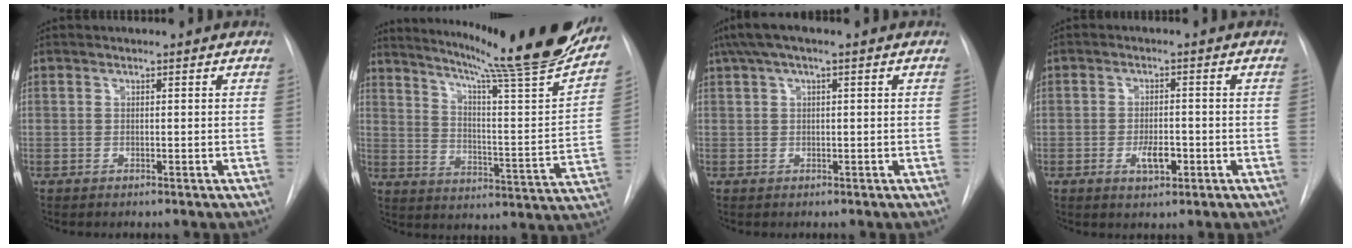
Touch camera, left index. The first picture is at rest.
{"total": 26.2, "force": [22.6, -0.1, 13.3], "torque": [-0.209, -0.081, 0.302]}
{"total": 3.9, "force": [2.0, 0.8, 3.3], "torque": [-0.066, 0.033, 0.039]}
{"total": 3.7, "force": [-1.4, 1.5, 3.1], "torque": [-0.052, 0.002, -0.017]}